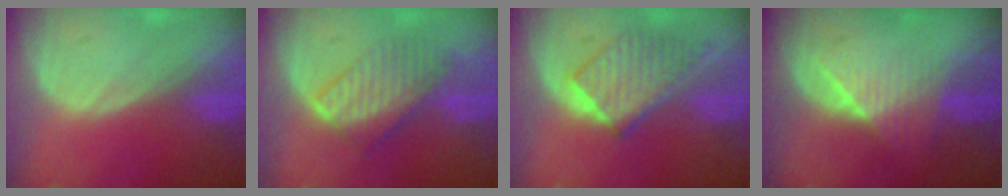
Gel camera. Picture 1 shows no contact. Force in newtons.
{"total": 7.2, "press": 6.6, "slide": 2.9}
{"total": 6.9, "press": 6.9, "slide": 0.2}
{"total": 6.2, "press": 5.7, "slide": 2.6}